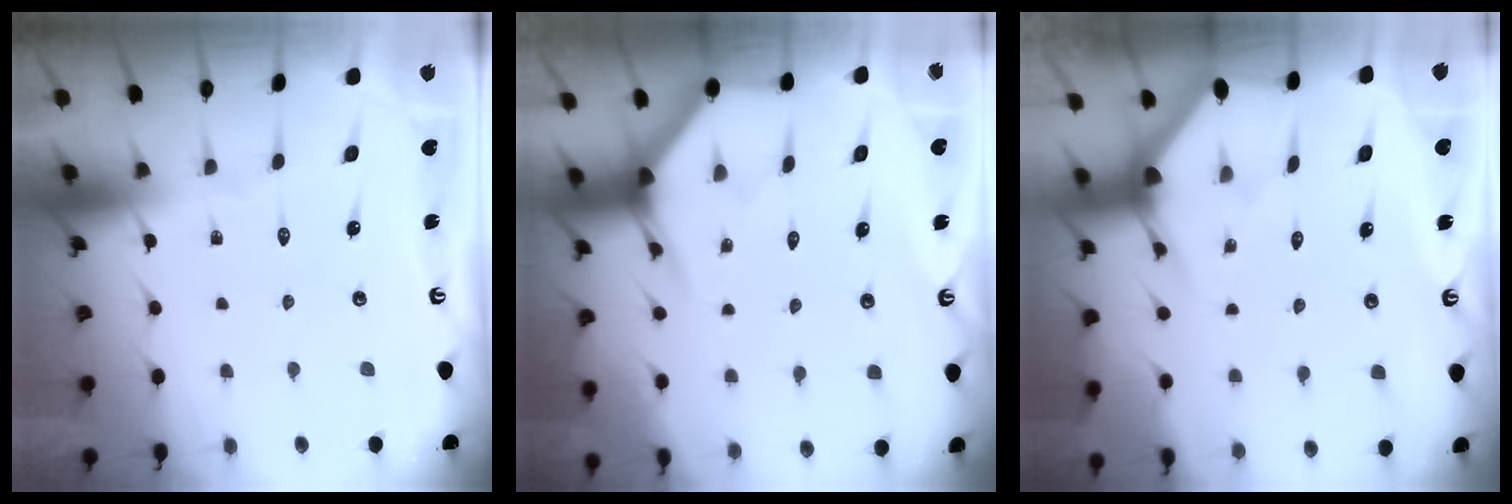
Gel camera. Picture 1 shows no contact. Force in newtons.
{"total": 3.9, "press": 3.9, "slide": 0.2}
{"total": 2.5, "press": 2.5, "slide": 0.2}